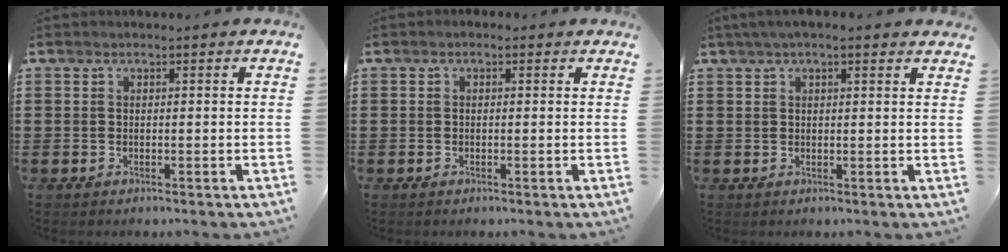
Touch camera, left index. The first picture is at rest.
{"total": 0.6, "force": [-0.2, 0.5, 0.2], "torque": [-0.006, 0.003, -0.004]}
{"total": 2.4, "force": [1.8, 0.4, 1.6], "torque": [-0.035, 0.006, 0.032]}